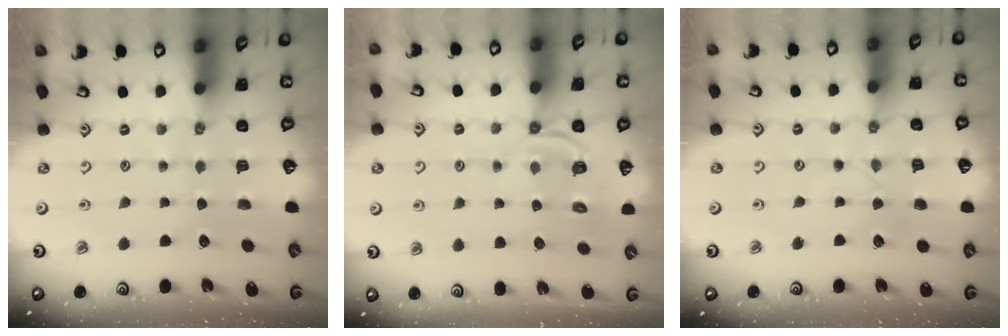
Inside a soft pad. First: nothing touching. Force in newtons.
{"total": 5.8, "press": 5.5, "slide": 1.9}
{"total": 2.3, "press": 2.3, "slide": 0.4}